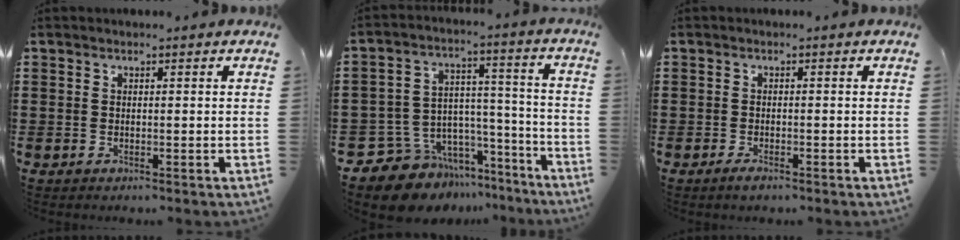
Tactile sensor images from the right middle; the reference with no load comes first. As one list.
[{"total": 9.2, "force": [-7.7, 5.0, 0.6], "torque": [-0.026, 0.018, -0.143]}, {"total": 1.5, "force": [-1.1, 0.4, 0.9], "torque": [-0.025, -0.003, -0.025]}]